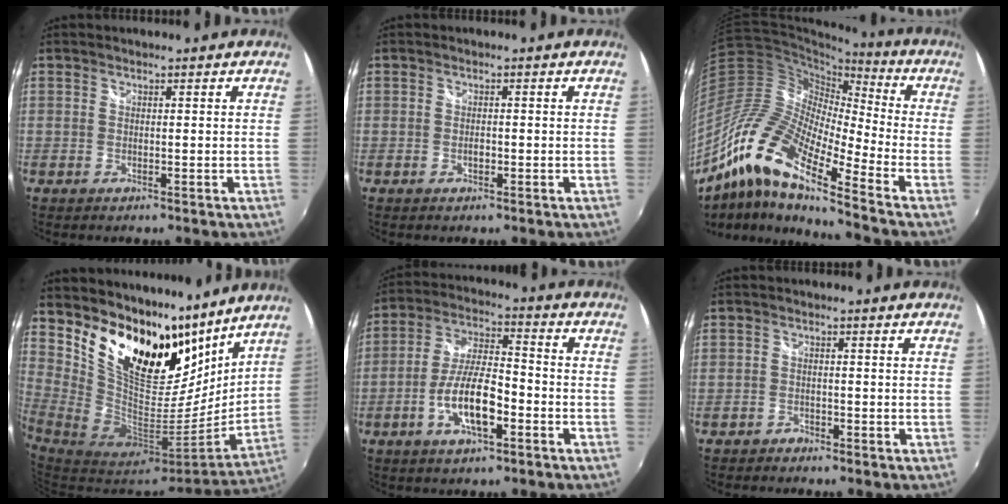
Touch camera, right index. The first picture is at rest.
{"total": 0.9, "force": [-0.3, 0.8, 0.5], "torque": [-0.008, 0.000, -0.006]}
{"total": 17.0, "force": [-10.9, 3.2, 12.7], "torque": [-0.230, -0.001, -0.235]}
{"total": 19.2, "force": [14.3, 8.8, 9.3], "torque": [-0.169, -0.017, 0.260]}
{"total": 10.9, "force": [-4.4, 3.6, 9.3], "torque": [-0.190, 0.001, -0.079]}
{"total": 2.2, "force": [-1.9, 1.1, 0.0], "torque": [-0.011, 0.001, -0.037]}